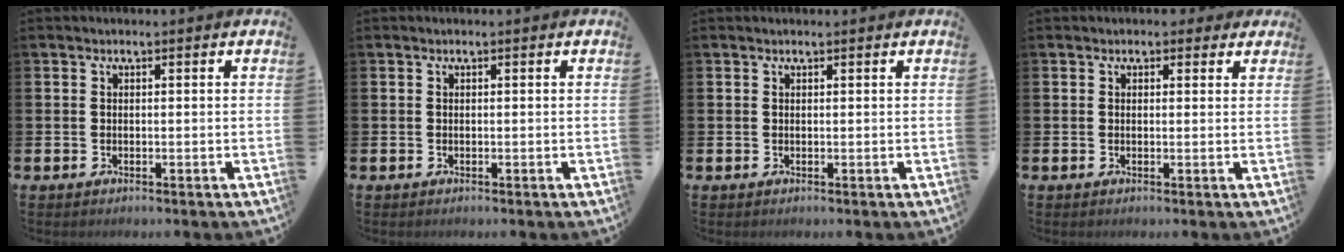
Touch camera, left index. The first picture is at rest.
{"total": 0.0}
{"total": 0.0}
{"total": 1.3, "force": [0.9, 0.9, 0.2], "torque": [0.005, 0.007, 0.013]}